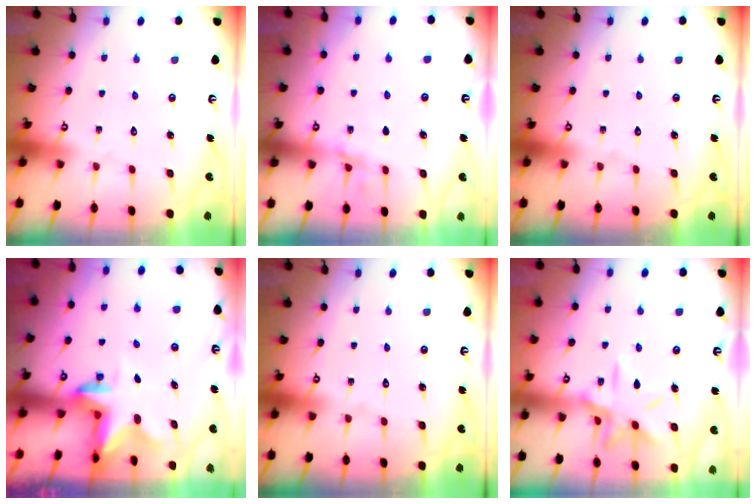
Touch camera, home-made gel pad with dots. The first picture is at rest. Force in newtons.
{"total": 5.0, "press": 4.8, "slide": 1.3}
{"total": 0.0}
{"total": 2.5, "press": 2.5, "slide": 0.4}
{"total": 0.0}
{"total": 12.3, "press": 12.2, "slide": 0.9}